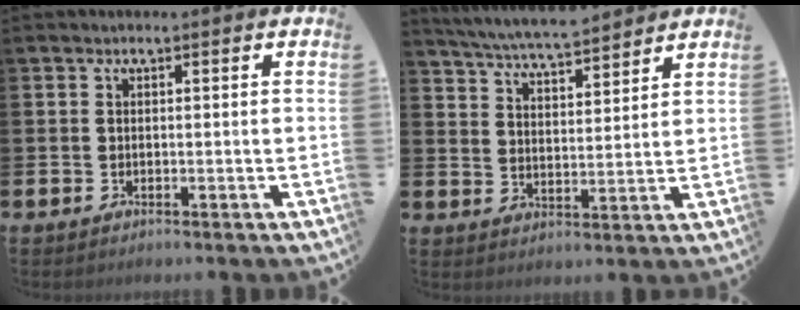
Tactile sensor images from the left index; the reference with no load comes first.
{"total": 6.2, "force": [6.1, 0.3, 1.3], "torque": [-0.051, -0.035, 0.110]}